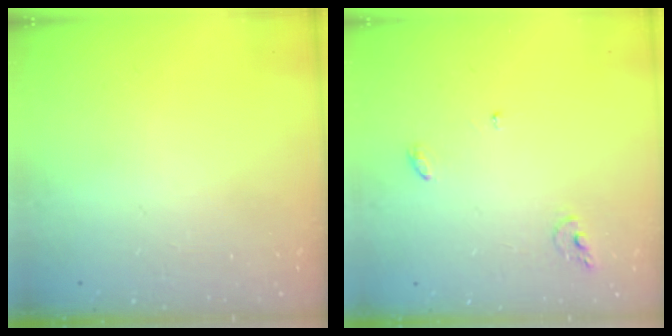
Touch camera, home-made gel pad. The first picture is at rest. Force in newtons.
{"total": 5.4, "press": 5.4, "slide": 0.2}